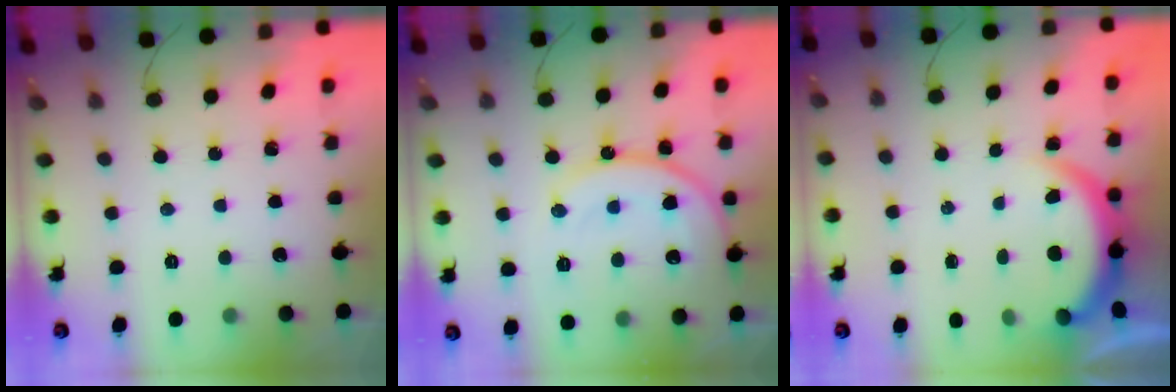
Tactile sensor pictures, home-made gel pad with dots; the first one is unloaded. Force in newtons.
{"total": 15.4, "press": 15.2, "slide": 1.8}
{"total": 3.7, "press": 3.7, "slide": 0.1}